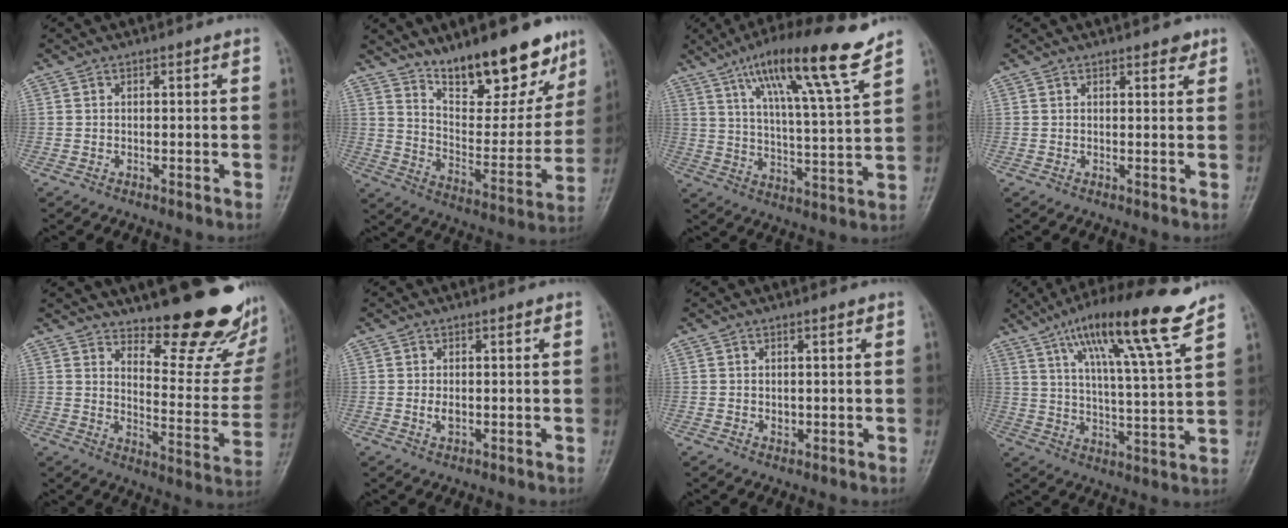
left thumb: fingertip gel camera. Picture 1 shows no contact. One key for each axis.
{"total": 19.5, "fx": 14.1, "fy": 7.1, "fz": 11.4, "tx": -0.116, "ty": -0.095, "tz": 0.227}
{"total": 17.2, "fx": 11.6, "fy": 1.5, "fz": 12.7, "tx": -0.198, "ty": -0.052, "tz": 0.190}
{"total": 2.0, "fx": 1.4, "fy": 1.1, "fz": 1.0, "tx": 0.002, "ty": -0.006, "tz": 0.015}
{"total": 19.7, "fx": 15.2, "fy": 6.1, "fz": 11.0, "tx": -0.101, "ty": -0.129, "tz": 0.203}
{"total": 2.1, "fx": 0.0, "fy": 1.3, "fz": 1.5, "tx": -0.022, "ty": -0.003, "tz": 0.000}
{"total": 1.3, "fx": 0.1, "fy": 1.1, "fz": 0.7, "tx": -0.004, "ty": -0.001, "tz": 0.003}
{"total": 17.6, "fx": 11.6, "fy": 1.5, "fz": 13.2, "tx": -0.206, "ty": -0.049, "tz": 0.188}